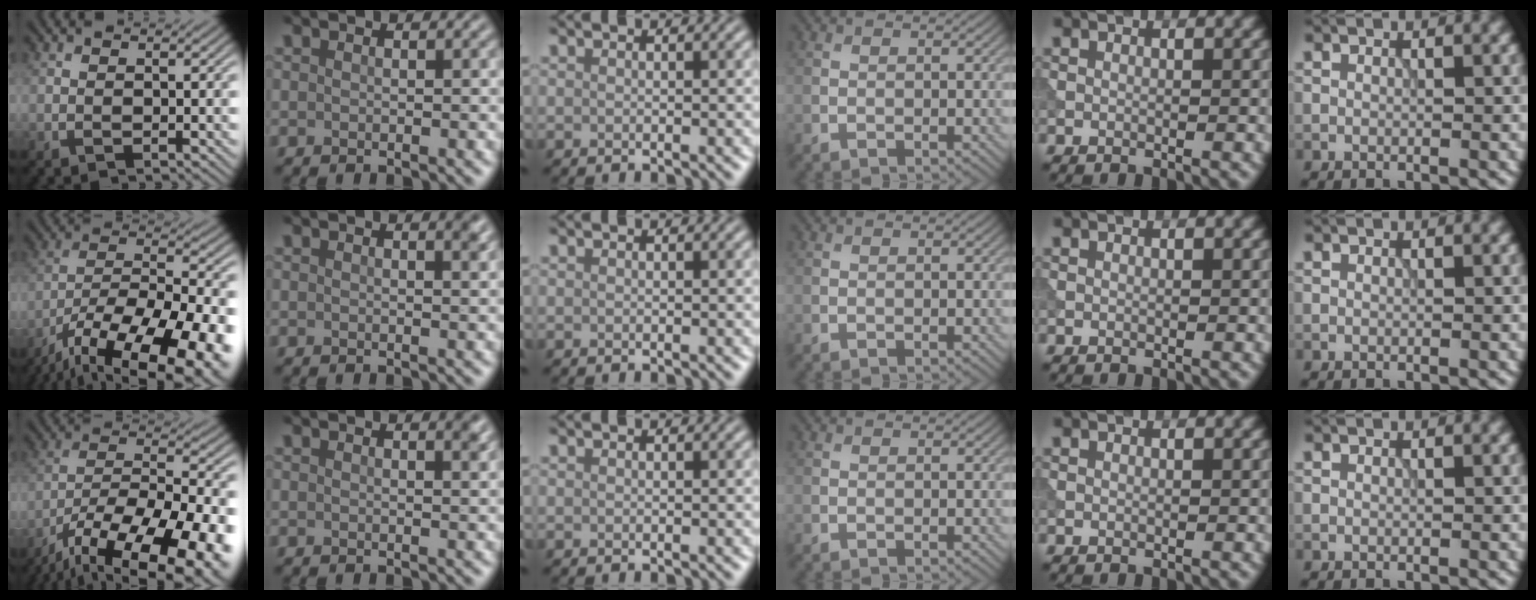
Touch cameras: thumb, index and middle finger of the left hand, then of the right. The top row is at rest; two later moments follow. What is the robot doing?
{"motion": "extract", "object": "tissue"}